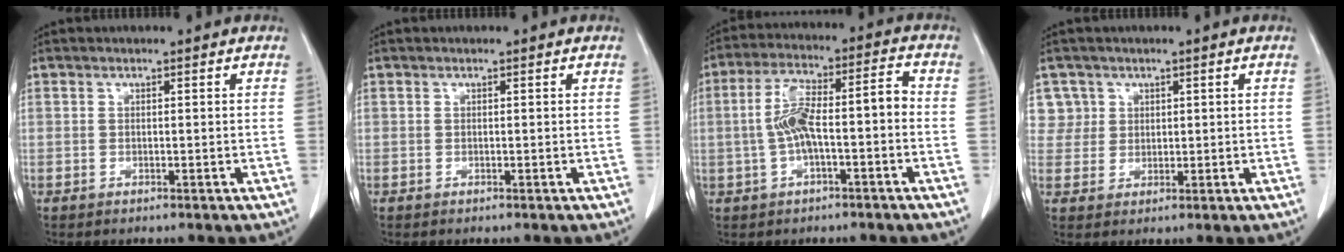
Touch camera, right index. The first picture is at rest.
{"total": 0.0}
{"total": 9.9, "force": [-1.4, 2.7, 9.4], "torque": [-0.182, 0.042, -0.019]}
{"total": 4.1, "force": [1.7, 3.7, -0.5], "torque": [0.029, 0.009, 0.032]}